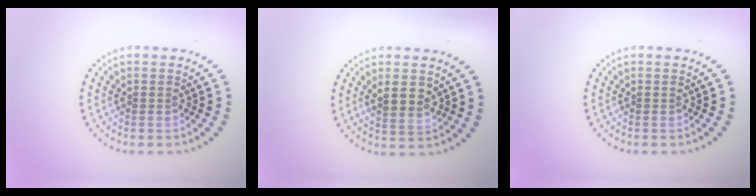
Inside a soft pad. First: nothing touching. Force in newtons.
{"total": 2.4, "press": 2.3, "slide": 0.7}
{"total": 0.0}